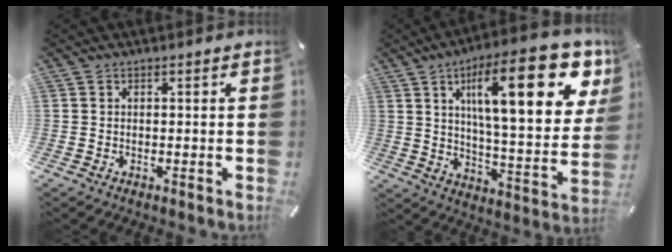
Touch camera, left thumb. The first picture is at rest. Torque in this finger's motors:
{"motor_torque": [2.92, 2.09, 1.51, -1.26, 0.66]}